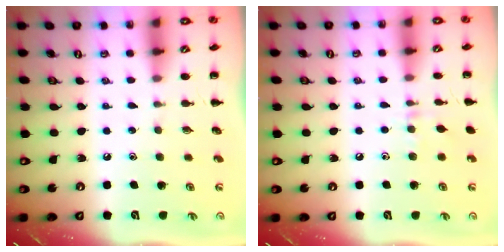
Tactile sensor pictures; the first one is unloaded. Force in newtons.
{"total": 5.3, "press": 5.0, "slide": 1.7}